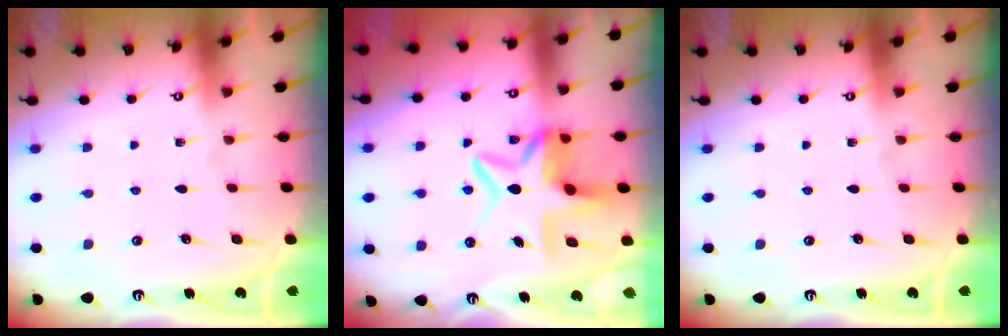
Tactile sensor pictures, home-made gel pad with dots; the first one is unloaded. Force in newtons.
{"total": 9.8, "press": 9.6, "slide": 1.8}
{"total": 0.0}